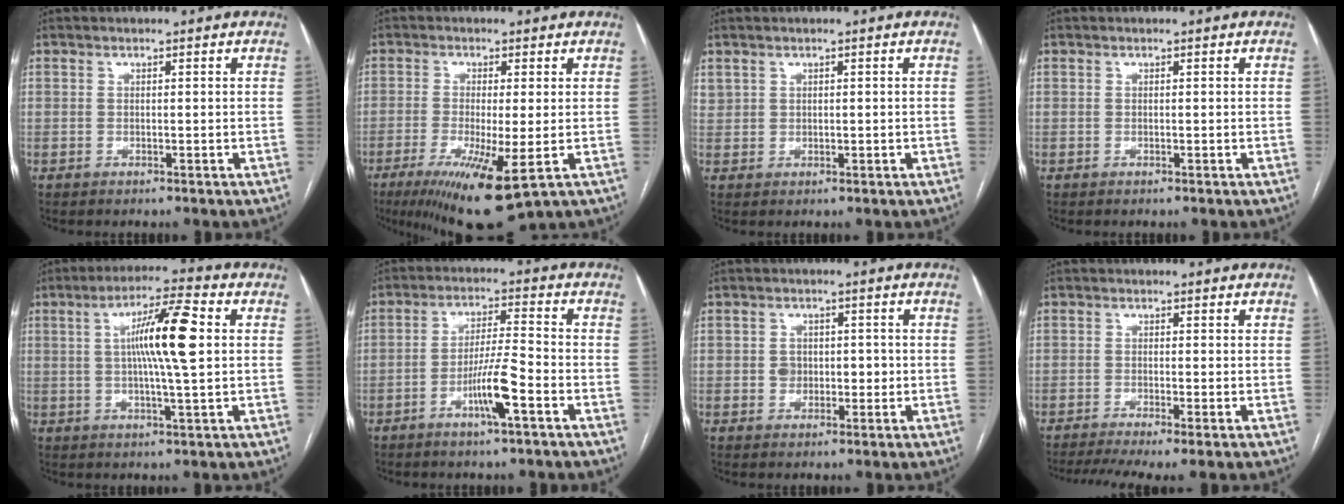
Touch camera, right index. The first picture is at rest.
{"total": 11.7, "force": [-5.1, 1.6, 10.5], "torque": [-0.174, -0.036, -0.076]}
{"total": 1.5, "force": [0.9, 1.2, 0.3], "torque": [-0.009, 0.013, 0.022]}
{"total": 0.0}
{"total": 11.0, "force": [1.7, 0.4, 10.9], "torque": [-0.189, 0.010, 0.025]}
{"total": 7.5, "force": [-3.3, 0.1, 6.7], "torque": [-0.130, 0.001, -0.059]}
{"total": 3.5, "force": [-0.2, 2.8, 2.1], "torque": [-0.027, 0.018, 0.003]}
{"total": 7.1, "force": [-4.8, 0.8, 5.1], "torque": [-0.087, -0.009, -0.081]}